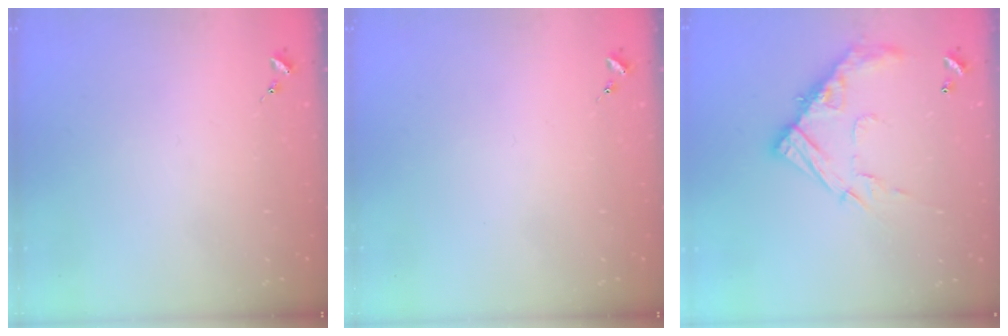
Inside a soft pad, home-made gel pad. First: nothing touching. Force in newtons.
{"total": 0.0}
{"total": 15.6, "press": 15.5, "slide": 1.2}